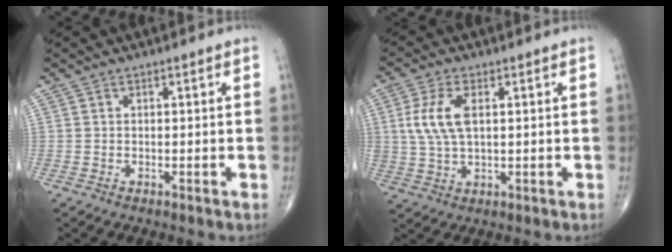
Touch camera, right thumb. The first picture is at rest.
{"total": 7.9, "force": [1.7, 4.0, 6.6], "torque": [-0.146, -0.001, 0.036]}